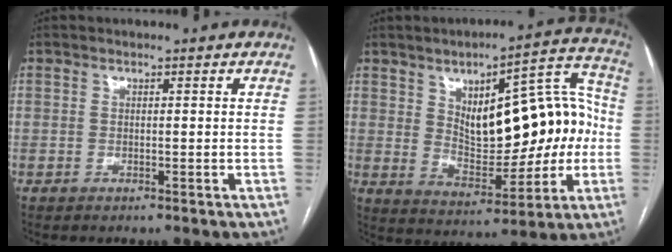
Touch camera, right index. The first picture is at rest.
{"total": 18.3, "force": [1.6, 8.0, 16.3], "torque": [-0.223, 0.042, 0.038]}